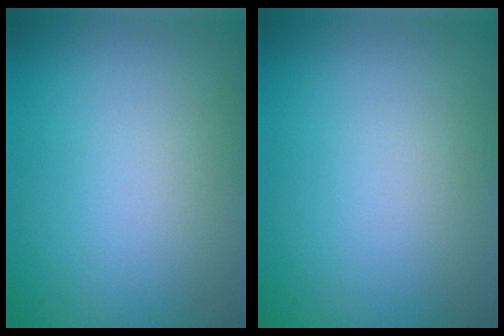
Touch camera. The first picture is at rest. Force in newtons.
{"total": 0.0}